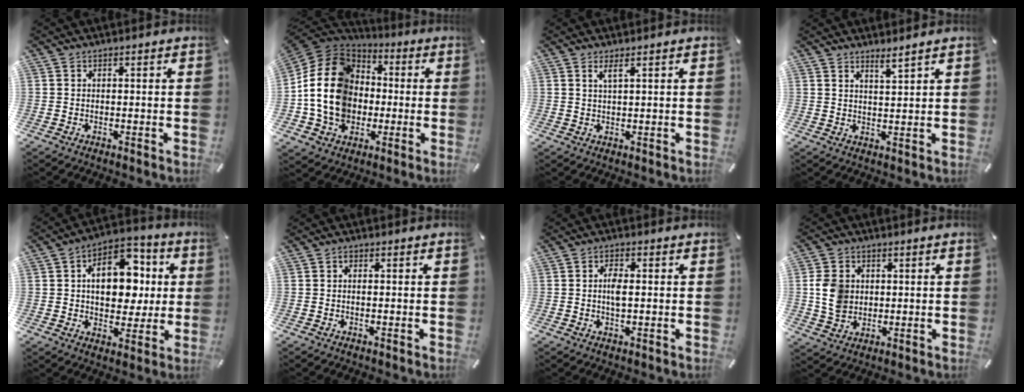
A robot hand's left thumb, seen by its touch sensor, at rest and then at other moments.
{"total": 17.8, "force": [-2.6, 15.2, 8.8], "torque": [-0.207, 0.020, -0.047]}
{"total": 2.2, "force": [1.4, 0.1, 1.6], "torque": [-0.034, 0.001, 0.024]}
{"total": 3.1, "force": [2.8, -0.4, 1.2], "torque": [-0.027, -0.016, 0.051]}
{"total": 15.4, "force": [2.5, 10.6, 10.8], "torque": [-0.154, -0.005, 0.045]}
{"total": 0.7, "force": [-0.1, 0.3, 0.6], "torque": [-0.013, 0.001, -0.002]}
{"total": 3.6, "force": [0.1, 1.4, 3.3], "torque": [-0.072, 0.001, -0.002]}
{"total": 7.4, "force": [0.9, 6.5, 3.6], "torque": [-0.079, 0.005, 0.015]}